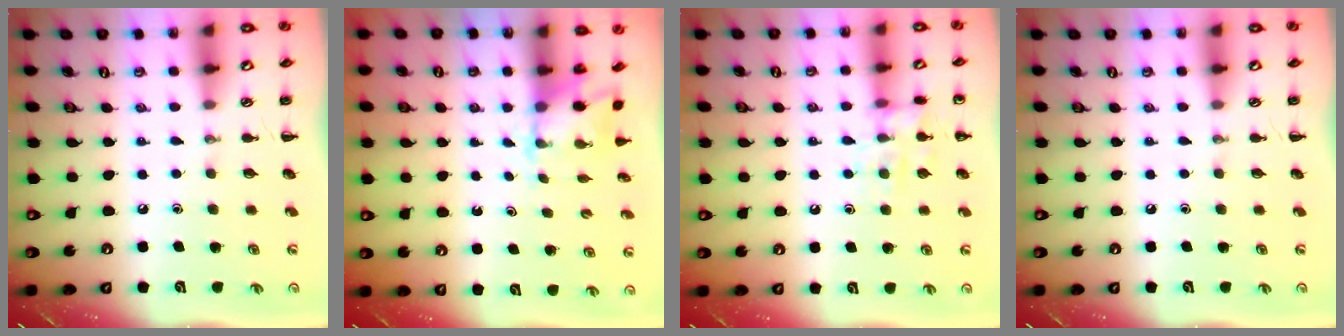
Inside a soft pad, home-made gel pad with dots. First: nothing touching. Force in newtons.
{"total": 2.2, "press": 2.1, "slide": 0.6}
{"total": 9.5, "press": 9.5, "slide": 0.6}
{"total": 0.0}